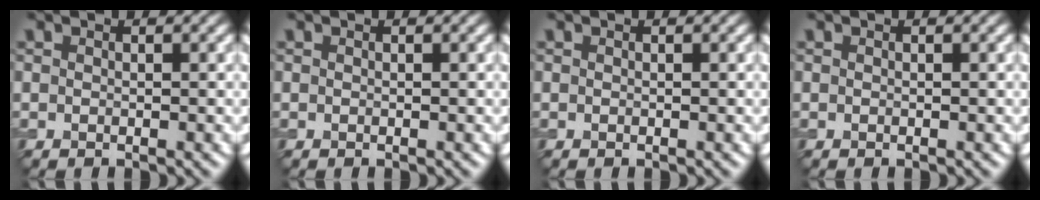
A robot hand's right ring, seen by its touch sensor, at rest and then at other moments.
{"total": 0.0}
{"total": 0.0}
{"total": 0.0}